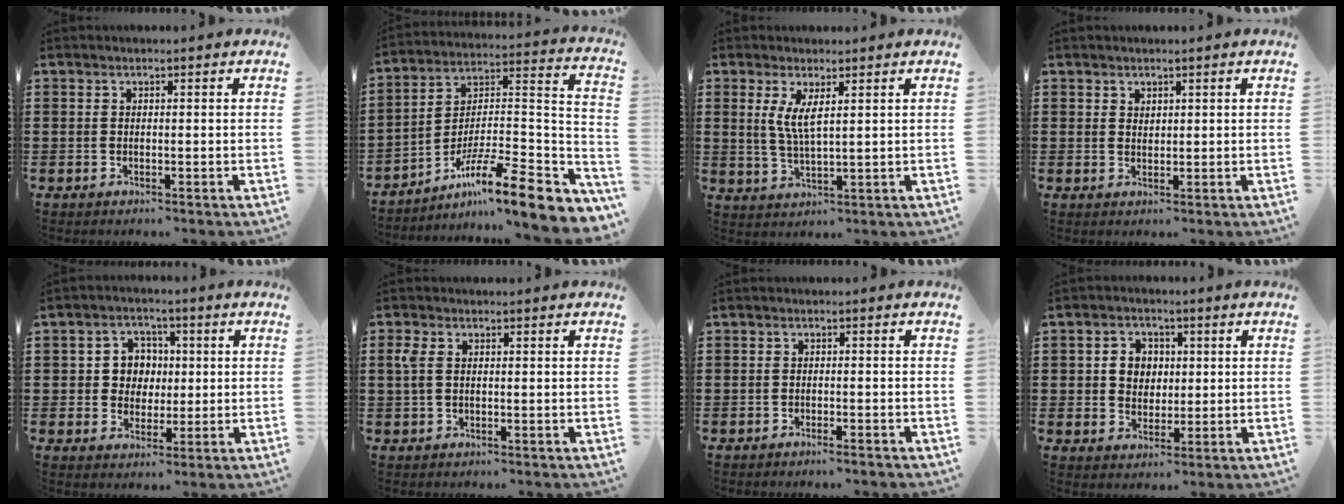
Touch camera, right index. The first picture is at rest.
{"total": 12.1, "force": [-7.9, 1.9, 9.0], "torque": [-0.144, 0.003, -0.146]}
{"total": 4.3, "force": [1.6, 0.8, 3.9], "torque": [-0.083, -0.002, 0.028]}
{"total": 1.3, "force": [1.1, 0.7, 0.2], "torque": [-0.005, 0.002, 0.022]}
{"total": 5.1, "force": [0.4, 4.8, 1.6], "torque": [-0.044, 0.013, 0.002]}
{"total": 2.6, "force": [0.3, 1.5, 2.1], "torque": [-0.060, 0.003, -0.001]}
{"total": 1.1, "force": [-1.0, -0.1, 0.4], "torque": [-0.008, -0.001, -0.019]}
{"total": 4.3, "force": [0.6, 3.9, 1.7], "torque": [-0.050, 0.013, 0.007]}